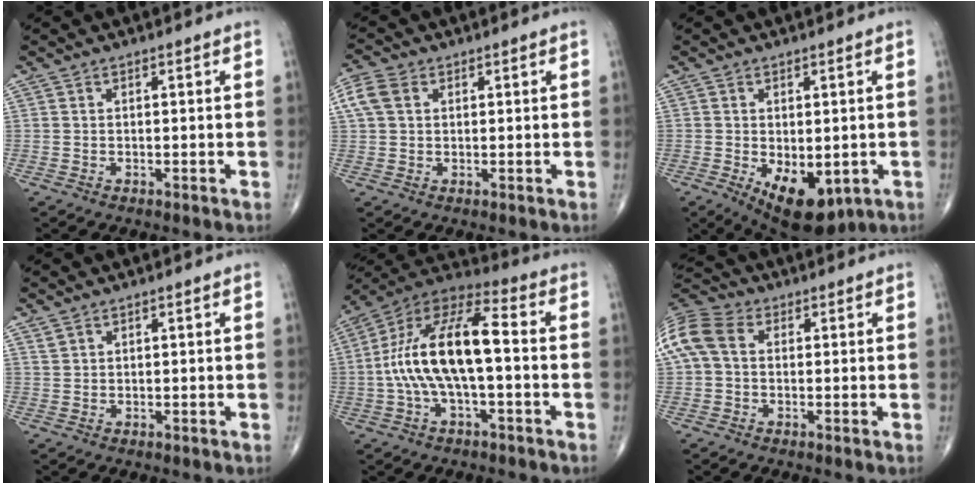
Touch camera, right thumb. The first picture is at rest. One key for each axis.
{"total": 5.4, "fx": 1.7, "fy": 3.9, "fz": 3.4, "tx": -0.080, "ty": 0.017, "tz": 0.031}
{"total": 11.4, "fx": -3.6, "fy": 6.1, "fz": 9.0, "tx": -0.119, "ty": -0.013, "tz": -0.037}
{"total": 1.1, "fx": 0.9, "fy": 0.6, "fz": 0.3, "tx": -0.002, "ty": 0.000, "tz": 0.018}
{"total": 16.6, "fx": -1.1, "fy": 6.7, "fz": 15.2, "tx": -0.303, "ty": 0.051, "tz": -0.025}
{"total": 11.6, "fx": 1.8, "fy": 8.5, "fz": 7.7, "tx": -0.185, "ty": 0.036, "tz": 0.027}